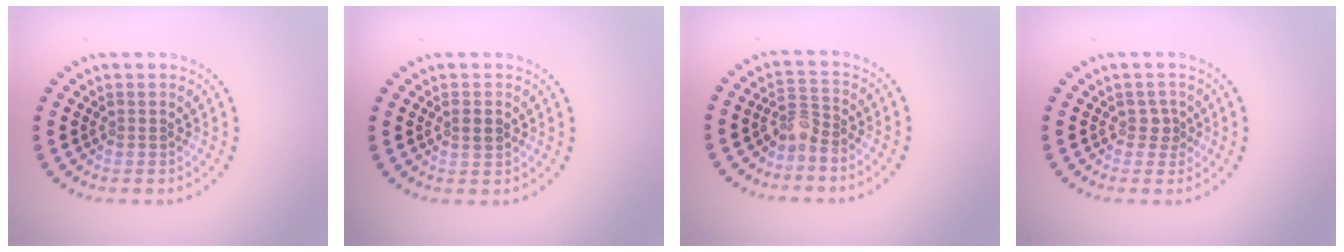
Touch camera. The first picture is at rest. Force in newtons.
{"total": 1.2, "press": 1.2, "slide": 0.0}
{"total": 2.0, "press": 1.6, "slide": 1.3}
{"total": 1.3, "press": 1.0, "slide": 0.8}